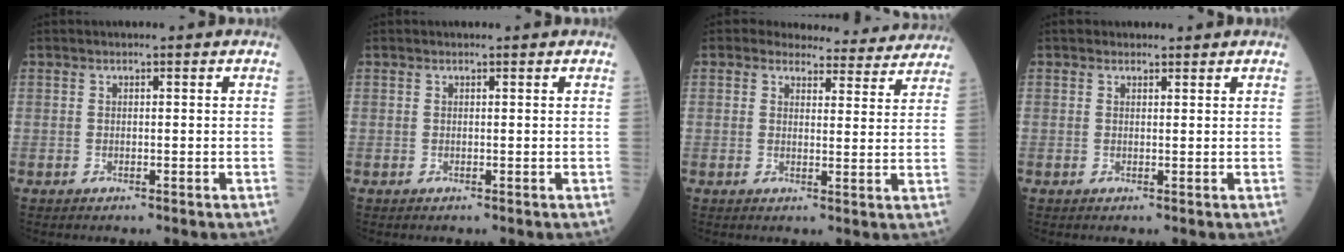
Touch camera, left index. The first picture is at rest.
{"total": 0.6, "force": [0.6, 0.1, 0.0], "torque": [-0.003, 0.002, 0.007]}
{"total": 11.8, "force": [11.2, 3.6, 1.3], "torque": [0.023, -0.010, 0.107]}
{"total": 1.1, "force": [0.9, 0.6, -0.1], "torque": [0.010, 0.003, 0.010]}